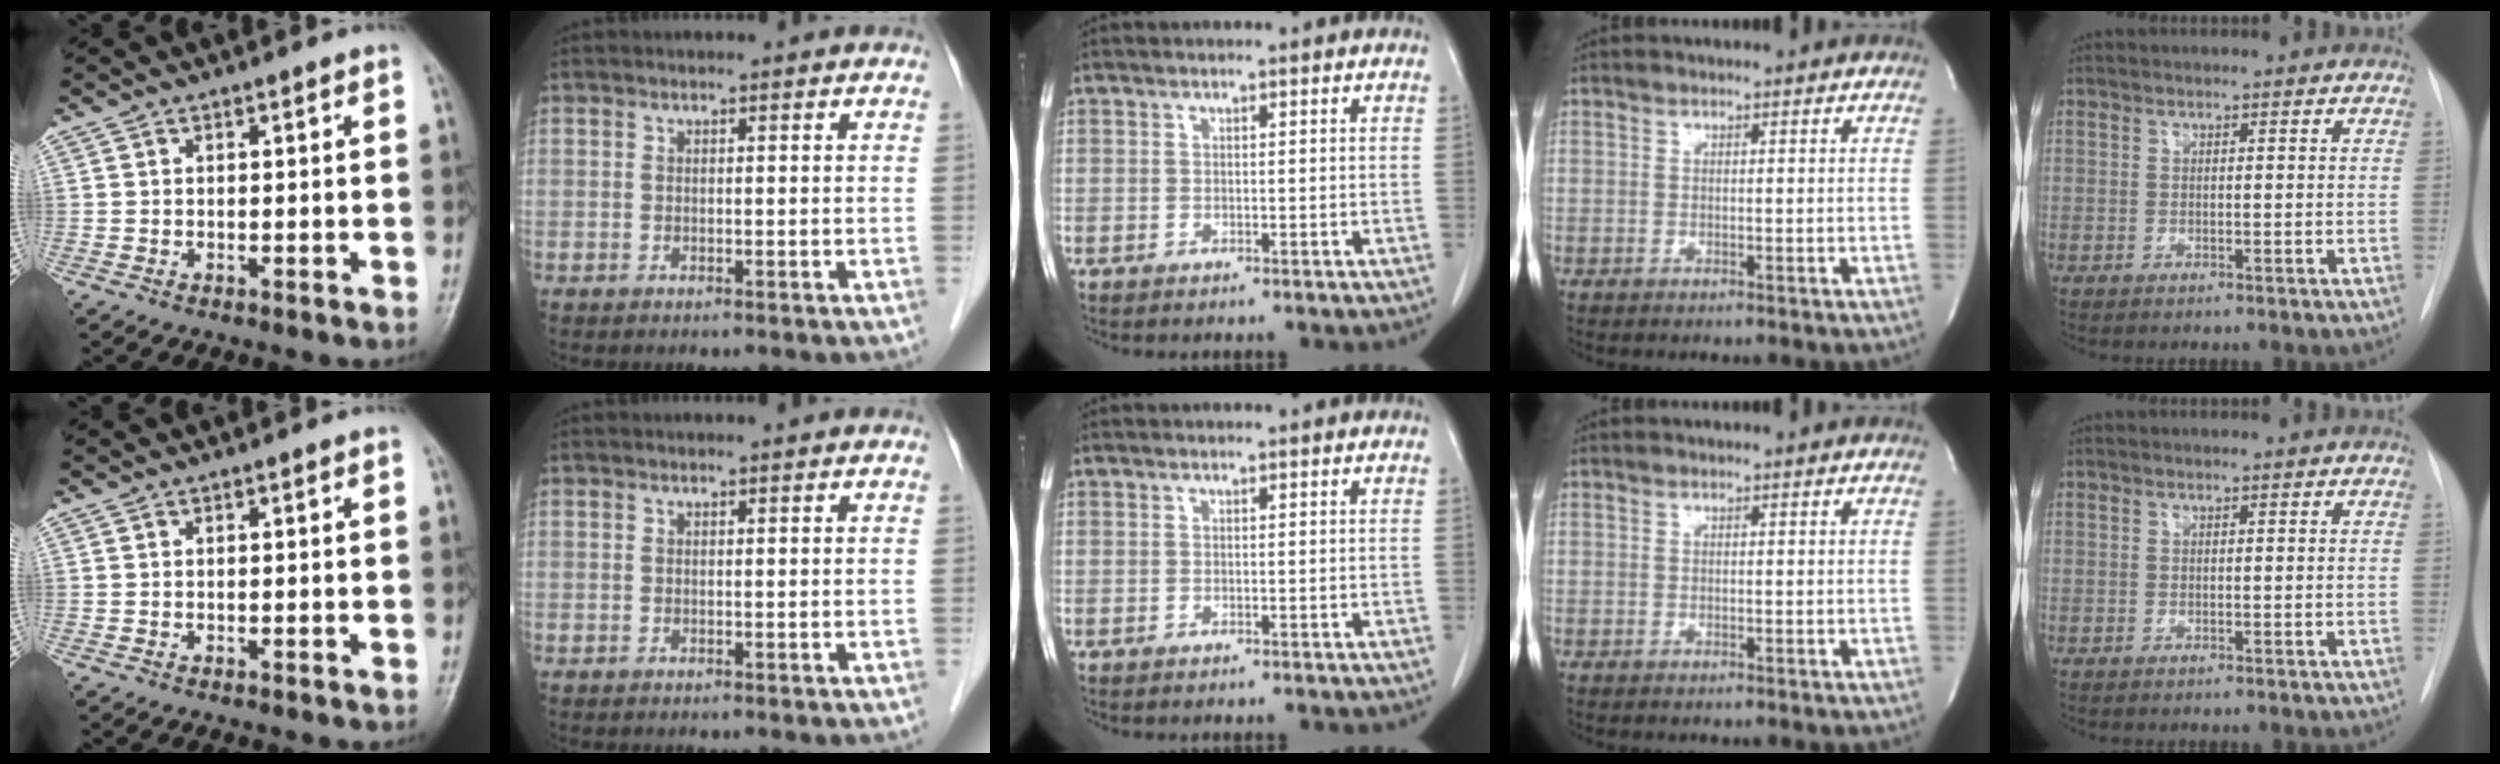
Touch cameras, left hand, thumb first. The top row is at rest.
{}